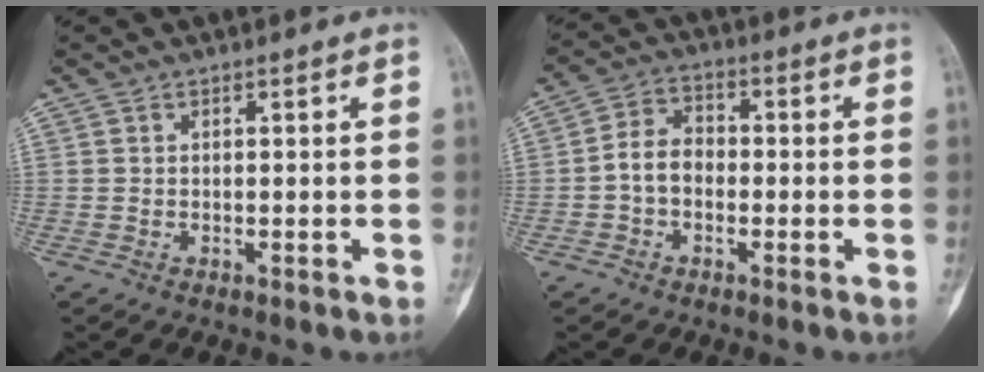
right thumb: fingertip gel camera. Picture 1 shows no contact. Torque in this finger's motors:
{"motor_torque": [0.17, 0.17, 0.40, -0.42, 0.01]}